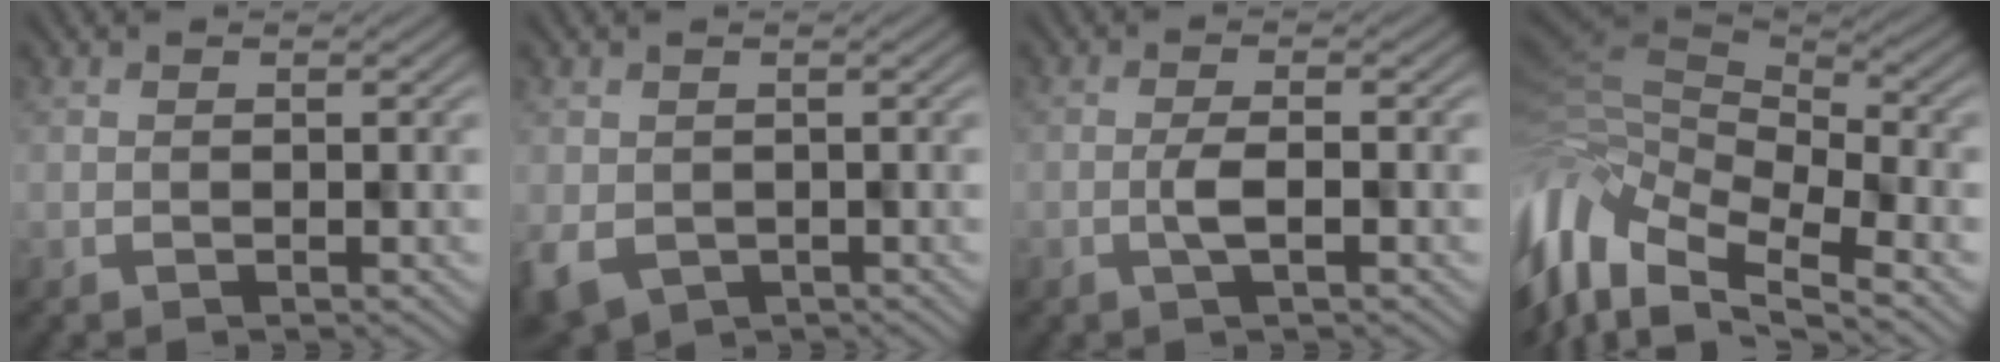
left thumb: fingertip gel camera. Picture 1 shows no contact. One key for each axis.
{"total": 5.3, "fx": -2.3, "fy": 3.7, "fz": 3.0, "tx": -0.069, "ty": -0.026, "tz": -0.024}
{"total": 1.9, "fx": -0.7, "fy": 0.4, "fz": 1.7, "tx": -0.033, "ty": 0.006, "tz": -0.015}
{"total": 13.5, "fx": -5.5, "fy": 7.4, "fz": 9.9, "tx": -0.255, "ty": -0.034, "tz": -0.075}